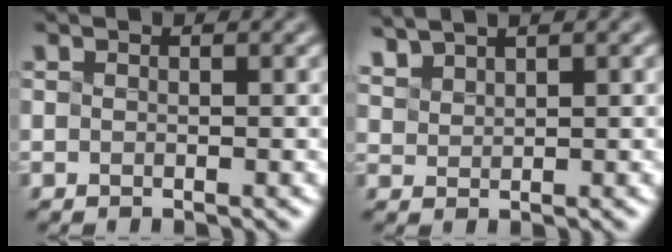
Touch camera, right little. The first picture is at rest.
{"total": 2.1, "force": [2.1, -0.2, -0.2], "torque": [-0.017, 0.016, 0.063]}